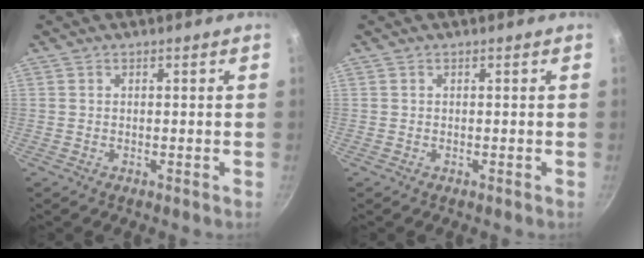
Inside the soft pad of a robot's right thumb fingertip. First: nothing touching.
{"total": 0.0}